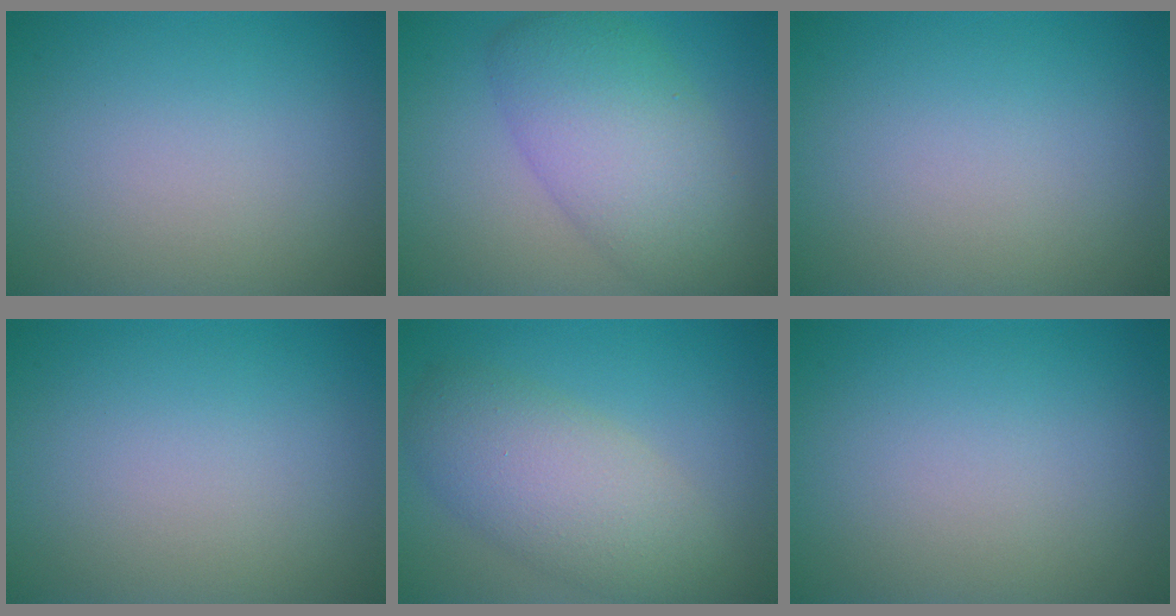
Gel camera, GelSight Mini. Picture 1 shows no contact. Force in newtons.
{"total": 7.4, "press": 7.3, "slide": 0.3}
{"total": 0.0}
{"total": 0.0}
{"total": 6.1, "press": 6.1, "slide": 0.4}
{"total": 0.0}